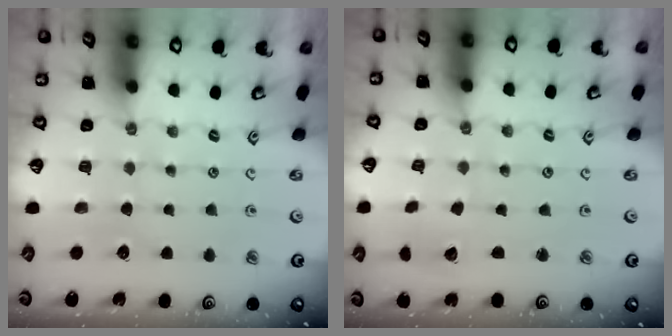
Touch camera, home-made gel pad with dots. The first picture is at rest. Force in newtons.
{"total": 2.6, "press": 2.6, "slide": 0.3}